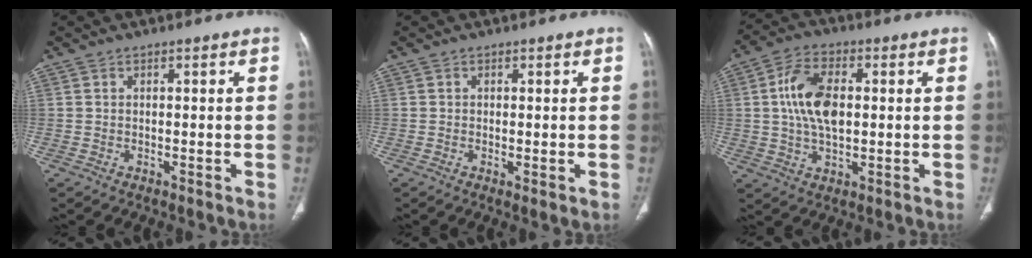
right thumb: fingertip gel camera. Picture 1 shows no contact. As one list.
[{"total": 1.4, "force": [-0.3, 0.4, 1.3], "torque": [-0.028, -0.006, -0.002]}, {"total": 11.1, "force": [1.3, 6.2, 9.2], "torque": [-0.171, 0.006, 0.024]}]